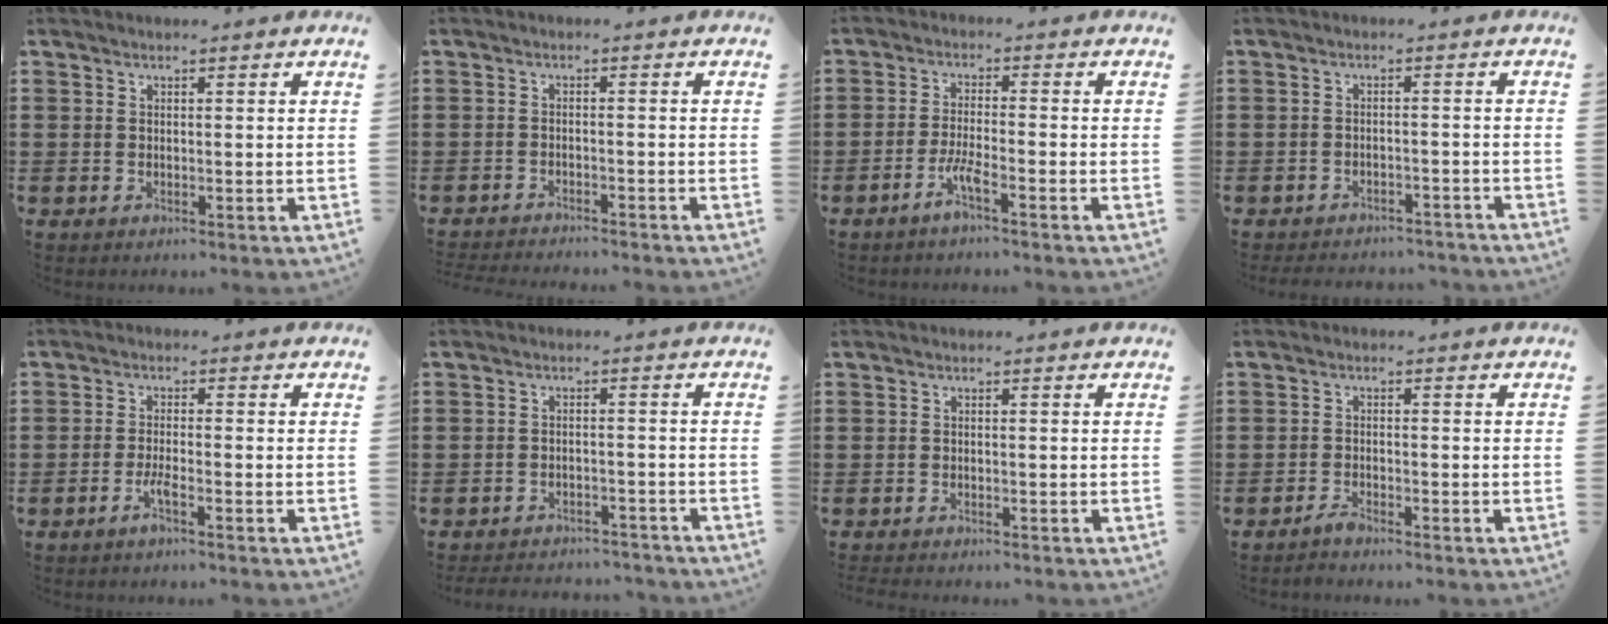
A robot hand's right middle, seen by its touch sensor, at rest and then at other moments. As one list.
[{"total": 2.3, "force": [-2.3, 0.1, 0.0], "torque": [-0.004, 0.002, -0.049]}, {"total": 3.7, "force": [-2.3, 0.2, 2.9], "torque": [-0.064, -0.001, -0.047]}, {"total": 2.8, "force": [-2.8, 0.5, -0.3], "torque": [-0.002, 0.002, -0.062]}, {"total": 2.5, "force": [-1.4, 0.2, 2.1], "torque": [-0.044, -0.001, -0.028]}, {"total": 3.4, "force": [-3.4, 0.6, -0.1], "torque": [-0.003, 0.001, -0.073]}, {"total": 1.2, "force": [-1.1, 0.2, 0.0], "torque": [-0.003, 0.003, -0.025]}, {"total": 1.8, "force": [-1.7, 0.1, 0.7], "torque": [-0.014, 0.002, -0.033]}]